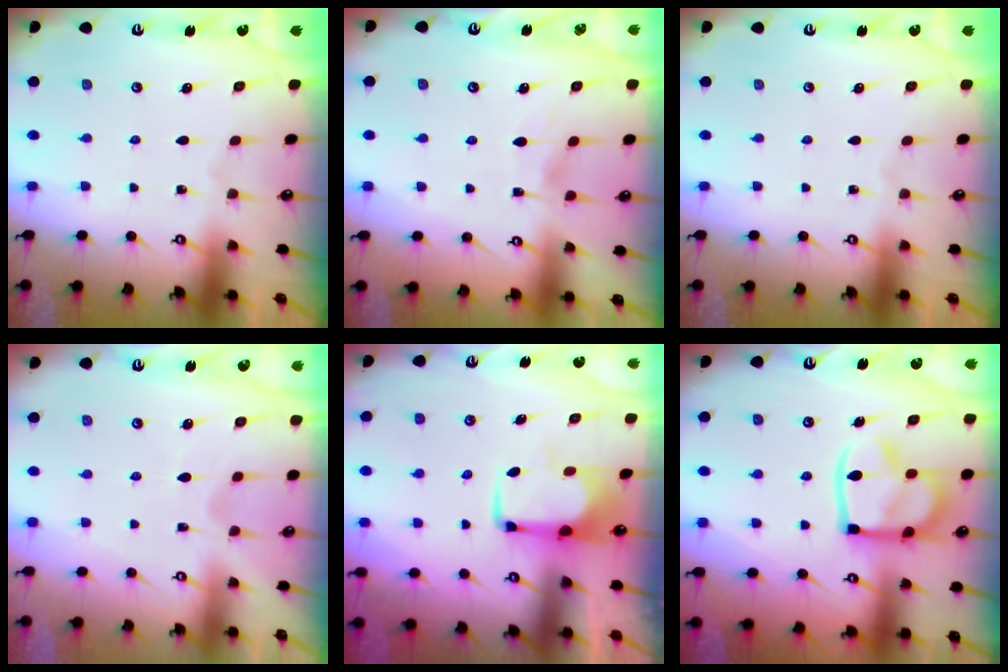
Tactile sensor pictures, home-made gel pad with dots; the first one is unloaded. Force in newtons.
{"total": 4.1, "press": 4.1, "slide": 0.3}
{"total": 0.0}
{"total": 4.5, "press": 4.4, "slide": 1.1}
{"total": 1.8, "press": 1.7, "slide": 0.4}
{"total": 16.5, "press": 16.4, "slide": 1.8}